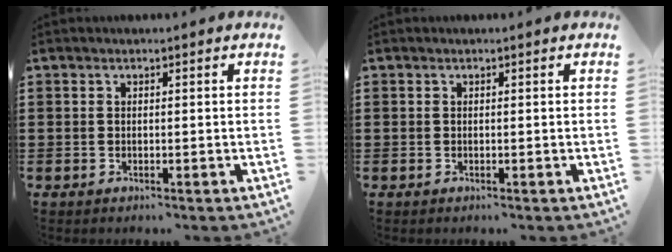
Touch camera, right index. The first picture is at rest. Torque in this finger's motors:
{"motor_torque": [0.00, 0.00, 0.00, 0.00]}